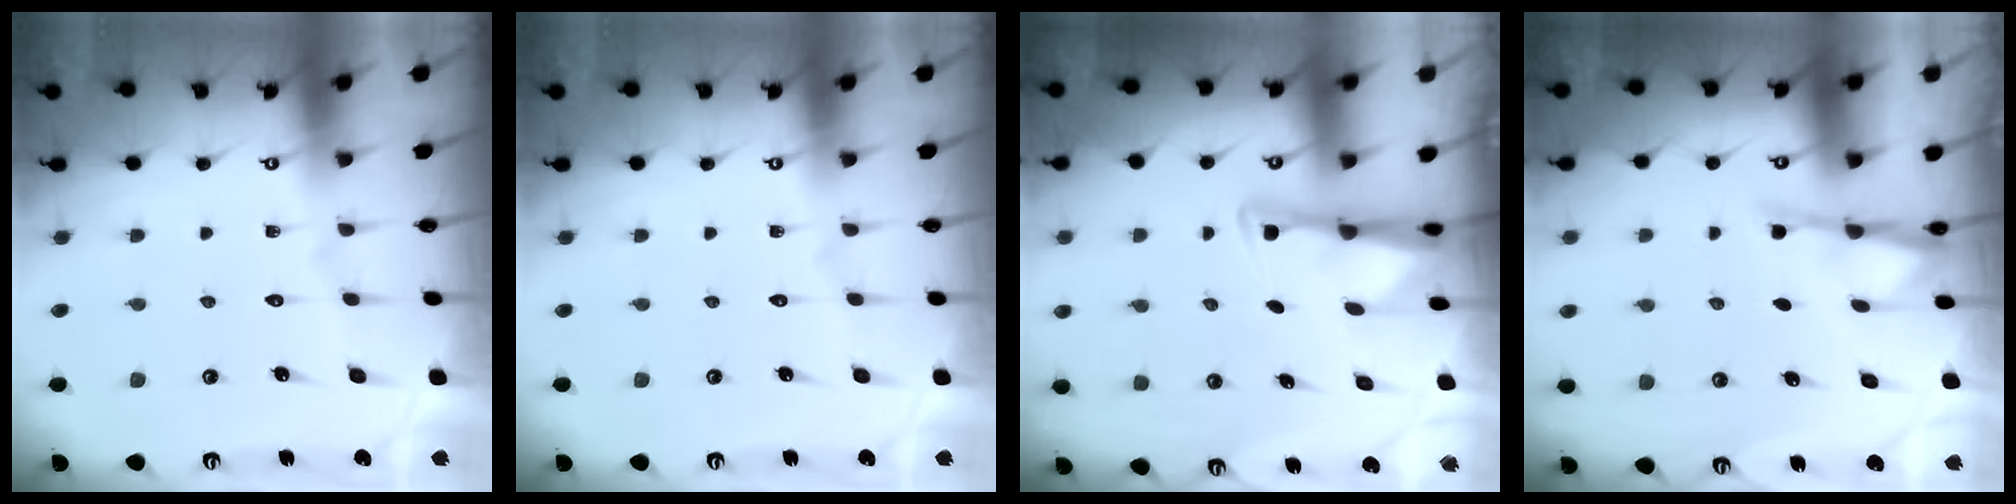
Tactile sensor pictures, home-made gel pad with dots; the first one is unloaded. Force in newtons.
{"total": 0.0}
{"total": 3.2, "press": 3.2, "slide": 0.5}
{"total": 2.8, "press": 2.7, "slide": 0.5}